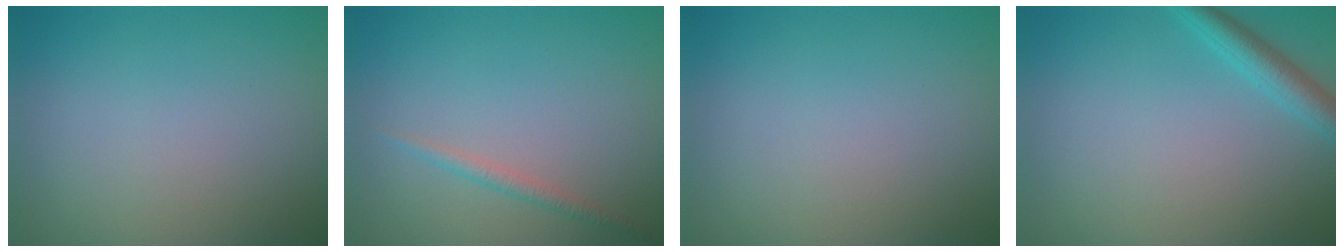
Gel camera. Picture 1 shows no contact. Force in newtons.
{"total": 1.1, "press": 1.1, "slide": 0.0}
{"total": 0.0}
{"total": 2.5, "press": 2.4, "slide": 0.1}